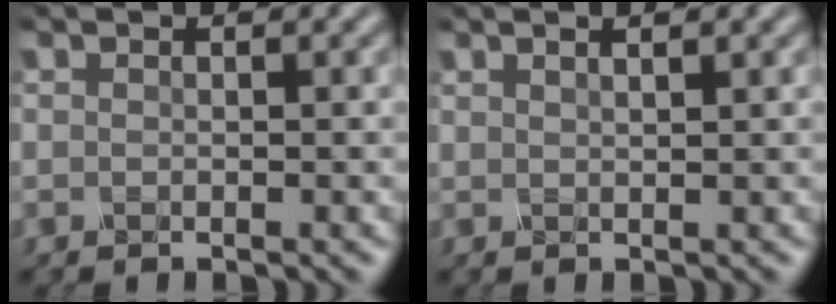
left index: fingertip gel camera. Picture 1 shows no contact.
{"total": 1.5, "force": [1.1, 0.4, 1.0], "torque": [-0.009, -0.002, 0.006]}